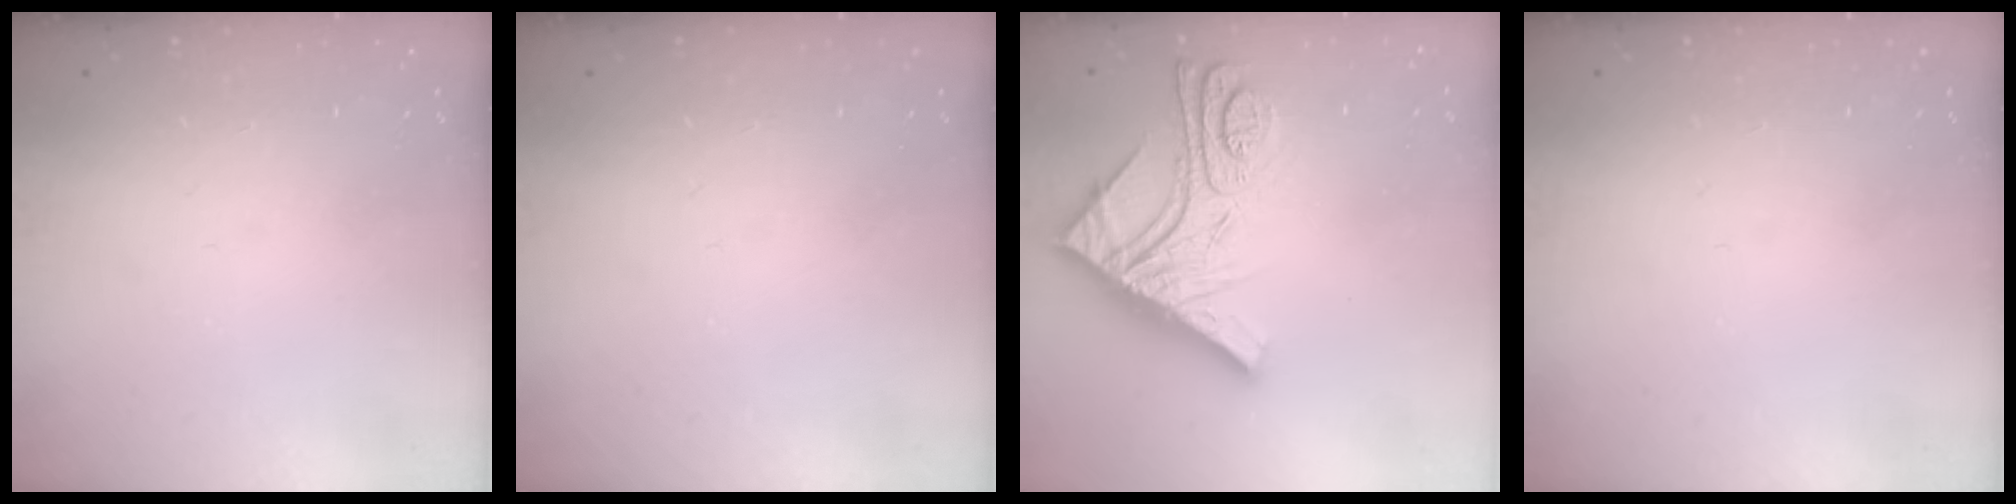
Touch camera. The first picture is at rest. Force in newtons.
{"total": 0.0}
{"total": 21.9, "press": 21.8, "slide": 2.1}
{"total": 0.0}